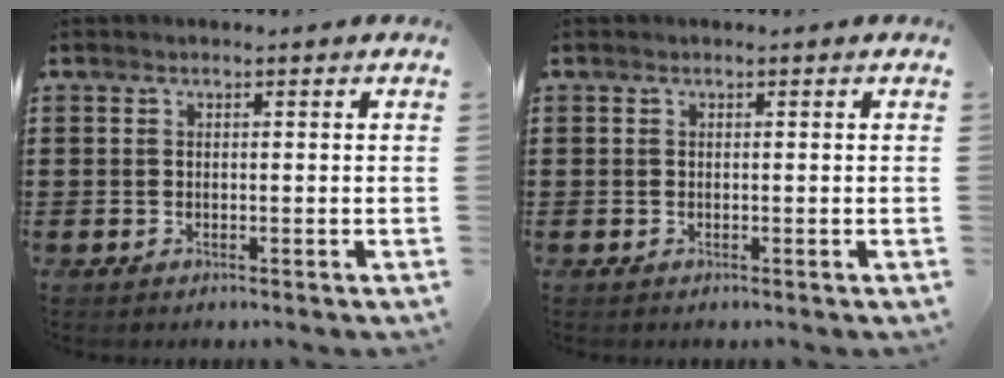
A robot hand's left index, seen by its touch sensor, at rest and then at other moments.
{"total": 0.0}